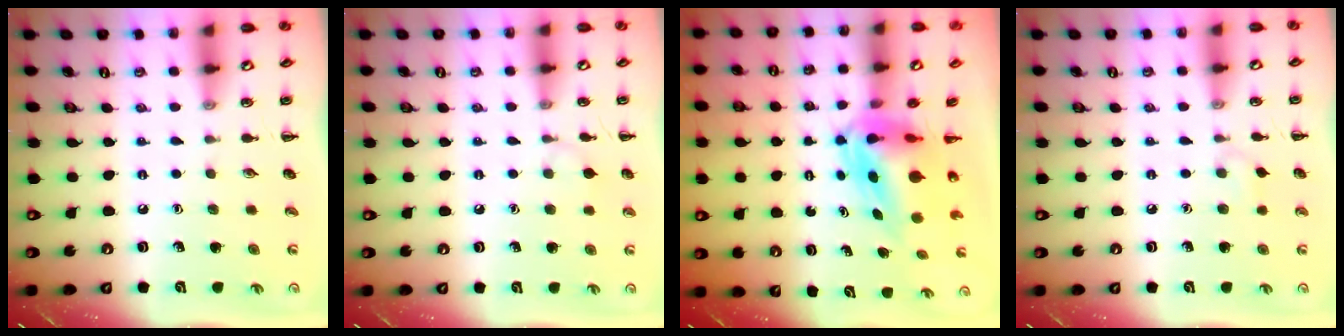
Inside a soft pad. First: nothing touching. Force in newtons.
{"total": 4.9, "press": 4.5, "slide": 1.8}
{"total": 6.7, "press": 6.4, "slide": 2.0}
{"total": 4.3, "press": 4.0, "slide": 1.7}